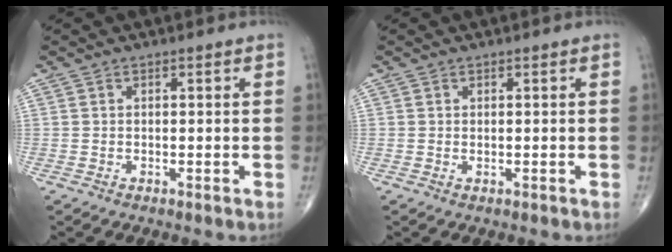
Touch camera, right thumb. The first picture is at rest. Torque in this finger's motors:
{"motor_torque": [2.06, 2.06, -0.25, -0.32, 0.02]}